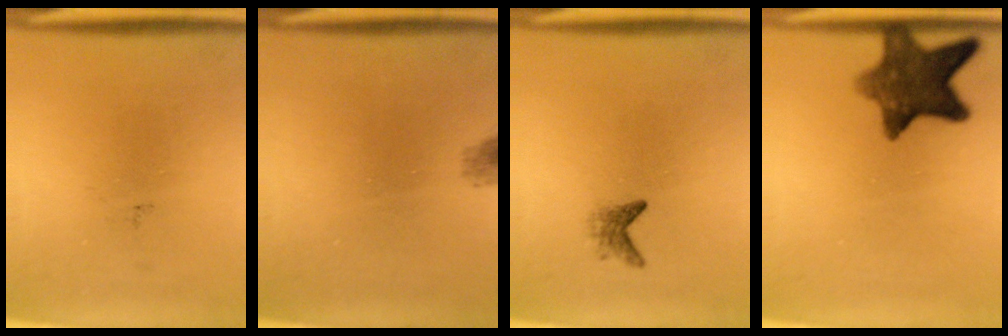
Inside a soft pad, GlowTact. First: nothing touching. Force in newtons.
{"total": 1.2}
{"total": 1.5}
{"total": 9.9}